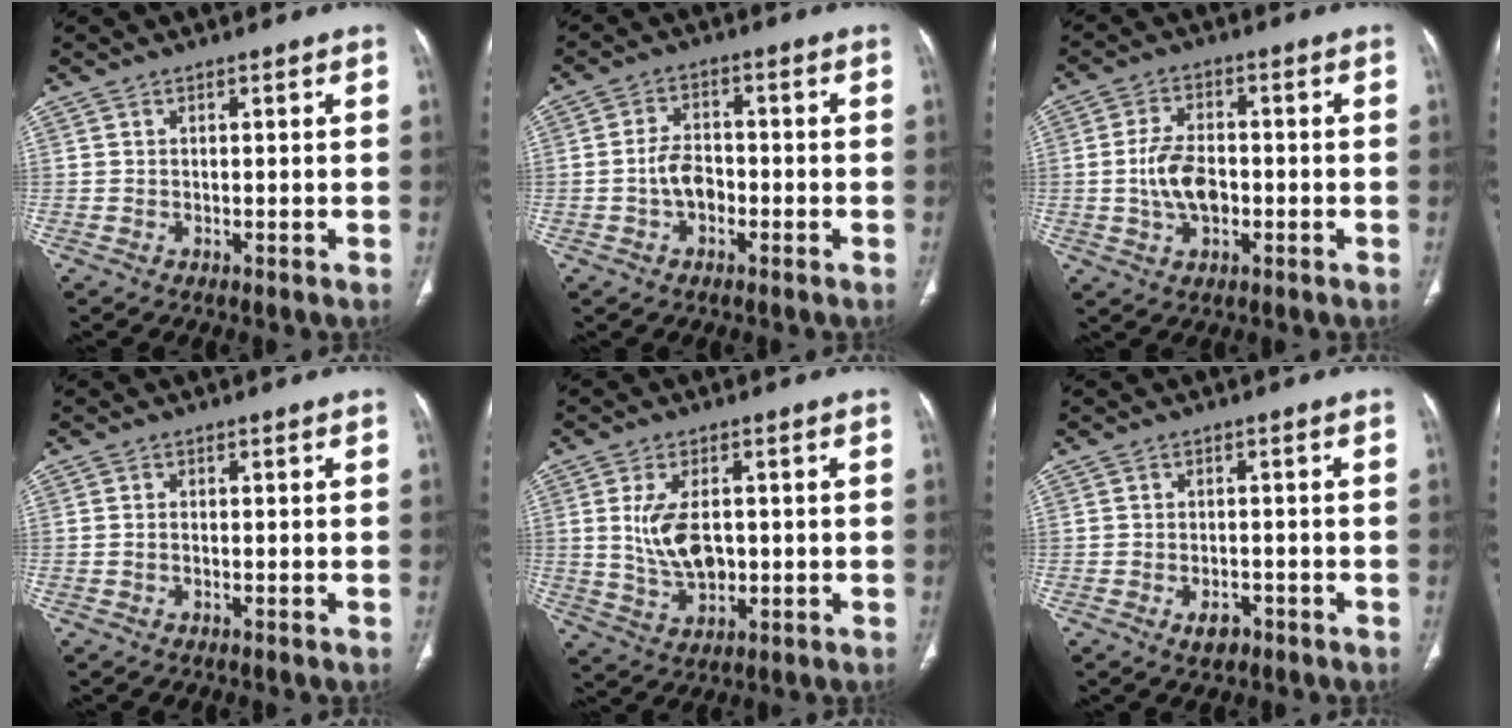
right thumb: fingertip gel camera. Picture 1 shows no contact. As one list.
[{"total": 5.0, "force": [-1.5, 3.3, 3.5], "torque": [-0.053, 0.021, -0.030]}, {"total": 8.0, "force": [-1.2, 4.8, 6.3], "torque": [-0.112, 0.011, -0.022]}, {"total": 0.6, "force": [-0.2, 0.3, 0.5], "torque": [-0.012, 0.000, -0.004]}, {"total": 8.5, "force": [0.6, 4.8, 7.0], "torque": [-0.128, -0.006, 0.021]}, {"total": 3.0, "force": [-1.7, 1.8, 1.8], "torque": [-0.024, 0.007, -0.021]}]